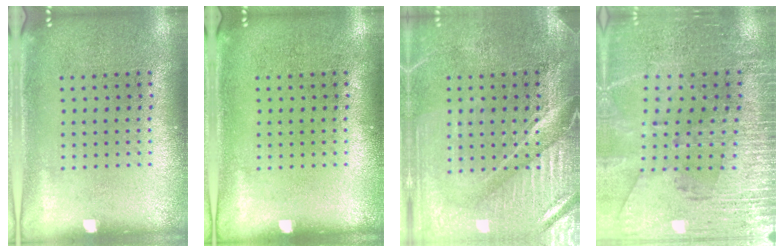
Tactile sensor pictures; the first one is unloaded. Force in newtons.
{"total": 0.0}
{"total": 4.0, "press": 3.8, "slide": 1.5}
{"total": 3.0, "press": 2.9, "slide": 0.6}